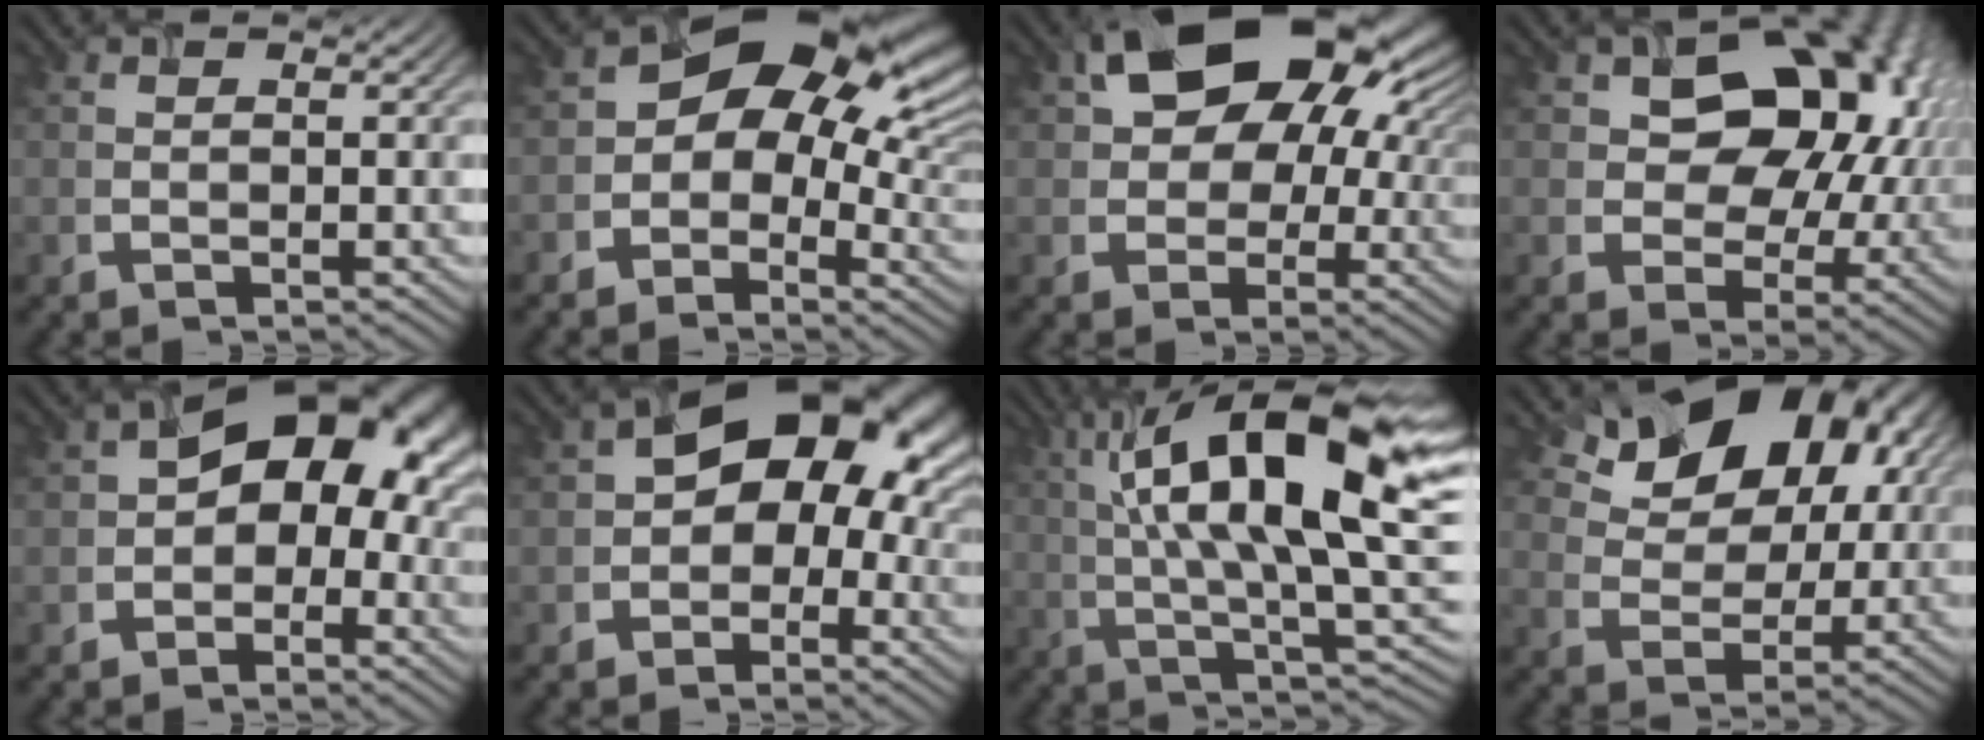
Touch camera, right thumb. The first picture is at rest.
{"total": 13.0, "force": [2.8, 8.8, 9.1], "torque": [-0.124, -0.003, 0.038]}
{"total": 14.5, "force": [5.0, 9.8, 9.4], "torque": [-0.125, 0.014, 0.072]}
{"total": 15.7, "force": [4.3, 10.8, 10.5], "torque": [-0.130, 0.010, 0.065]}
{"total": 11.2, "force": [0.7, 7.7, 8.0], "torque": [-0.087, 0.012, -0.005]}
{"total": 12.5, "force": [1.1, 8.8, 8.8], "torque": [-0.095, 0.003, 0.000]}
{"total": 18.9, "force": [6.3, 5.7, 16.8], "torque": [-0.297, 0.028, 0.112]}
{"total": 12.7, "force": [6.6, 8.3, 7.0], "torque": [-0.131, 0.028, 0.106]}